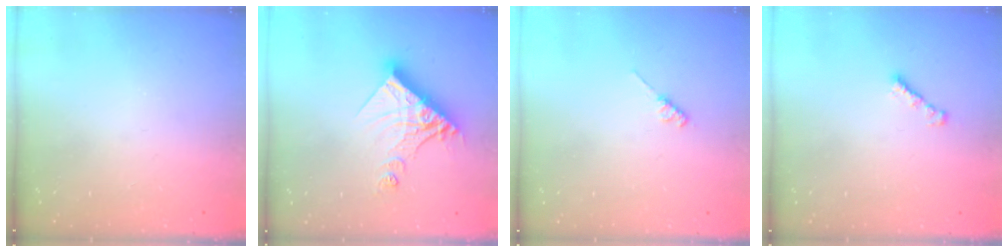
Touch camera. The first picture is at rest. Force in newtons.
{"total": 14.6, "press": 14.5, "slide": 1.3}
{"total": 2.6, "press": 2.5, "slide": 0.4}
{"total": 1.6, "press": 1.5, "slide": 0.4}